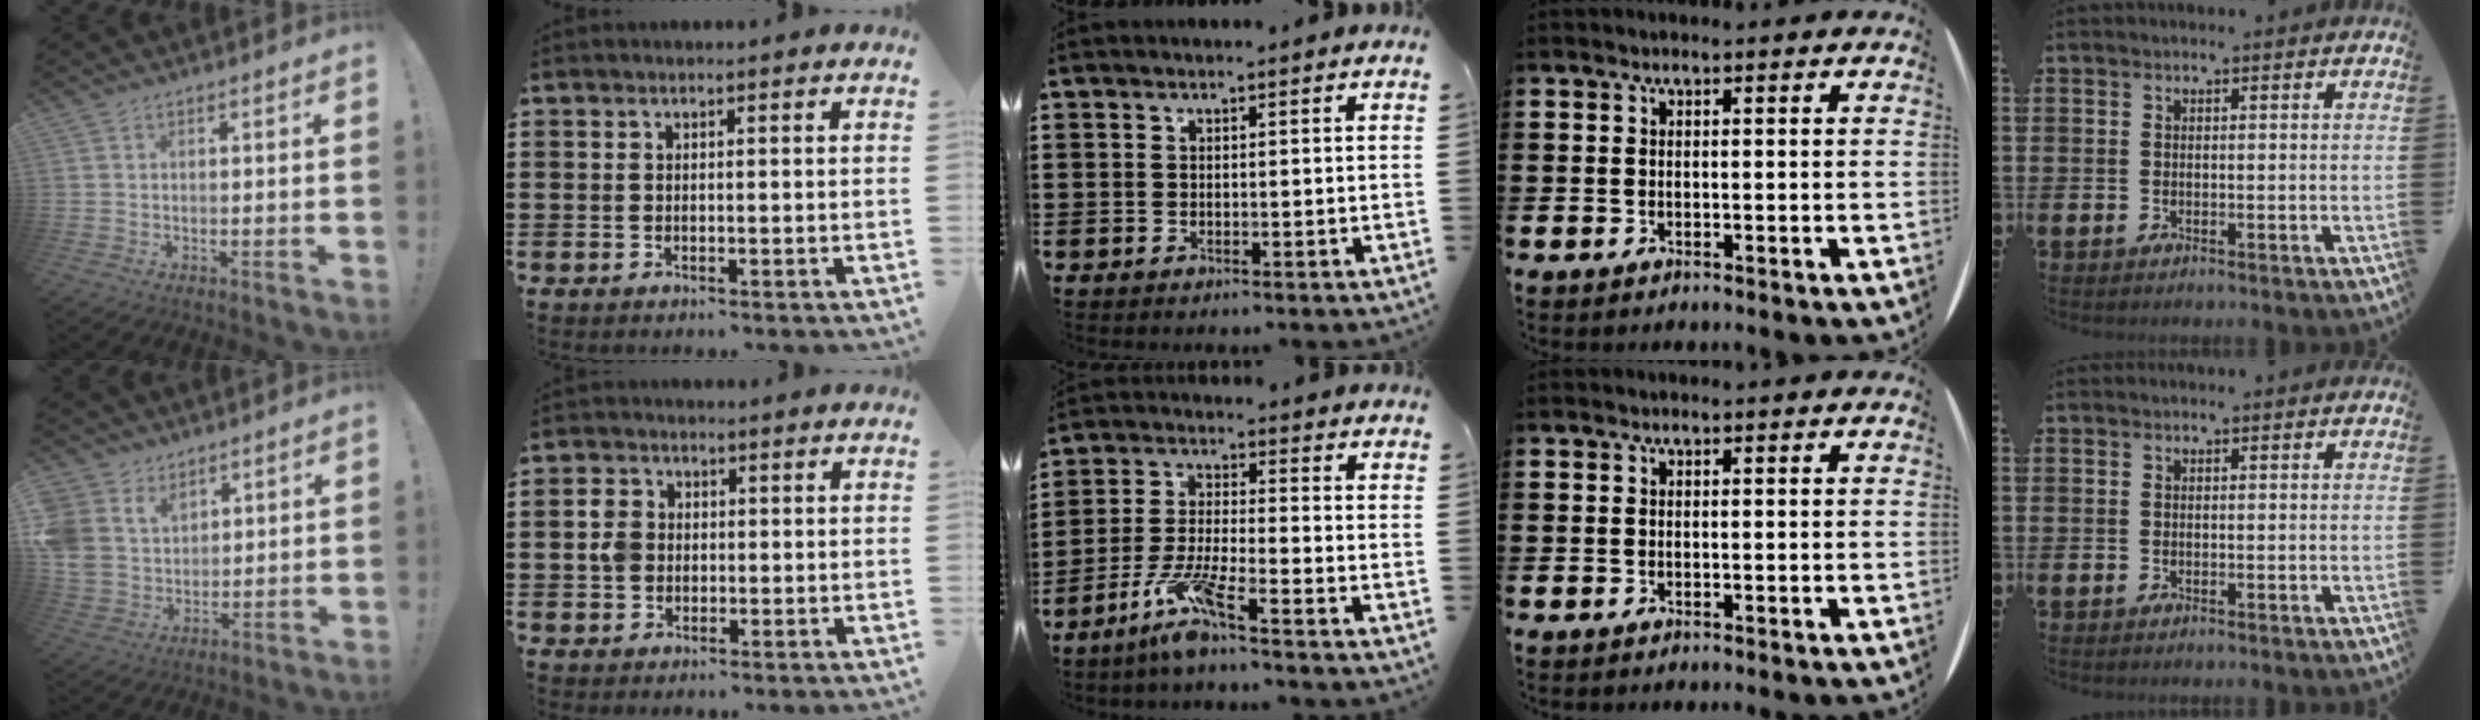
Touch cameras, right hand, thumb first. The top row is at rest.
{"thumb": {"total": 9.5, "force": [5.4, 7.2, 3.2], "torque": [-0.073, -0.040, 0.111]}, "index": {"total": 3.6, "force": [0.0, 3.1, 1.9], "torque": [-0.052, 0.009, -0.005]}, "middle": {"total": 7.3, "force": [-5.3, 0.4, 5.1], "torque": [-0.107, -0.008, -0.100]}}